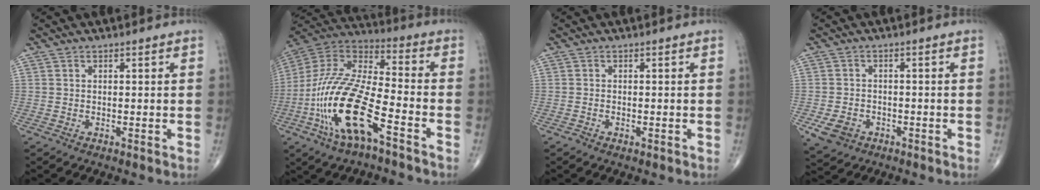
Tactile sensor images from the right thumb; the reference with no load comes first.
{"total": 20.8, "force": [-8.7, 7.1, 17.5], "torque": [-0.370, 0.040, -0.162]}
{"total": 1.0, "force": [-0.5, 0.5, 0.6], "torque": [-0.013, 0.004, -0.008]}
{"total": 5.2, "force": [-2.2, 4.1, 2.3], "torque": [-0.042, 0.007, -0.032]}